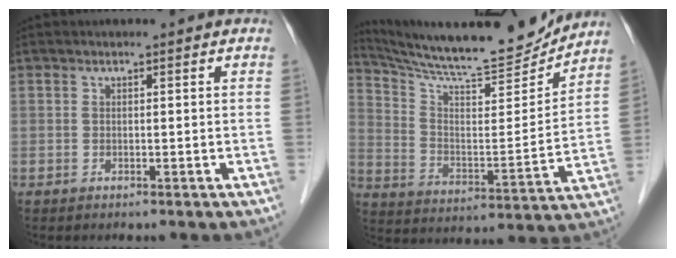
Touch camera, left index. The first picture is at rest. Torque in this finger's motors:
{"motor_torque": [0.04, -0.41, 0.17, 0.03]}